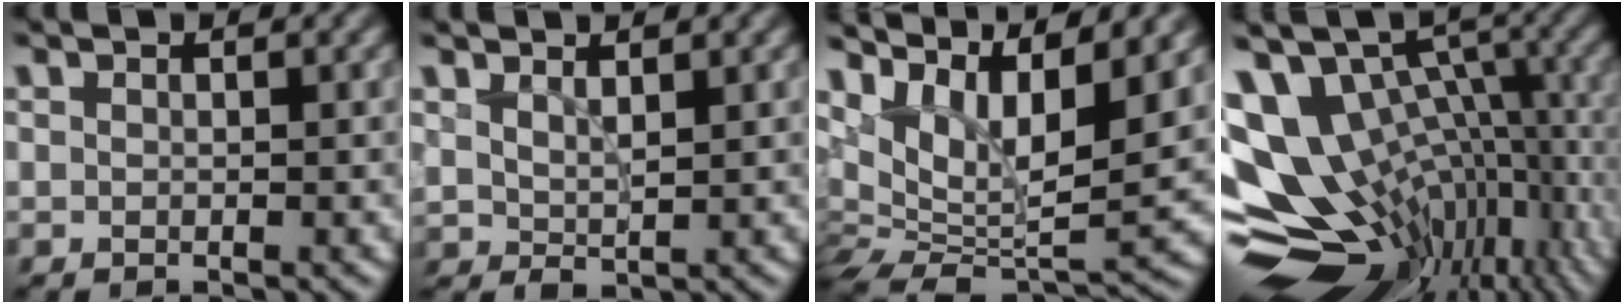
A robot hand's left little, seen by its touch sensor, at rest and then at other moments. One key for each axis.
{"total": 1.6, "fx": 0.8, "fy": 0.7, "fz": 1.1, "tx": -0.025, "ty": -0.003, "tz": 0.017}
{"total": 9.9, "fx": 3.2, "fy": 4.3, "fz": 8.3, "tx": -0.158, "ty": 0.007, "tz": 0.055}
{"total": 15.0, "fx": -1.1, "fy": 9.7, "fz": 11.3, "tx": -0.190, "ty": -0.001, "tz": 0.015}